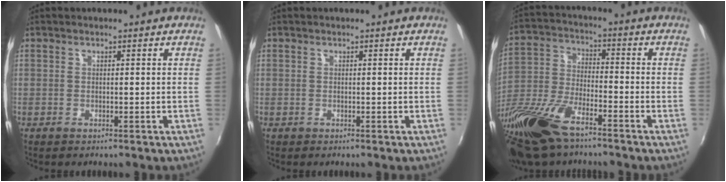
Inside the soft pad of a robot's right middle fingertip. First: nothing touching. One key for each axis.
{"total": 0.0}
{"total": 21.9, "fx": -15.3, "fy": 7.9, "fz": 13.5, "tx": -0.306, "ty": -0.042, "tz": -0.291}